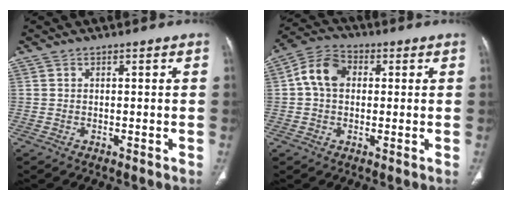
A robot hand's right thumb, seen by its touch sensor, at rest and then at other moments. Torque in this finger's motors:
{"motor_torque": [0.61, 1.35, 0.87, 0.08, 0.07]}